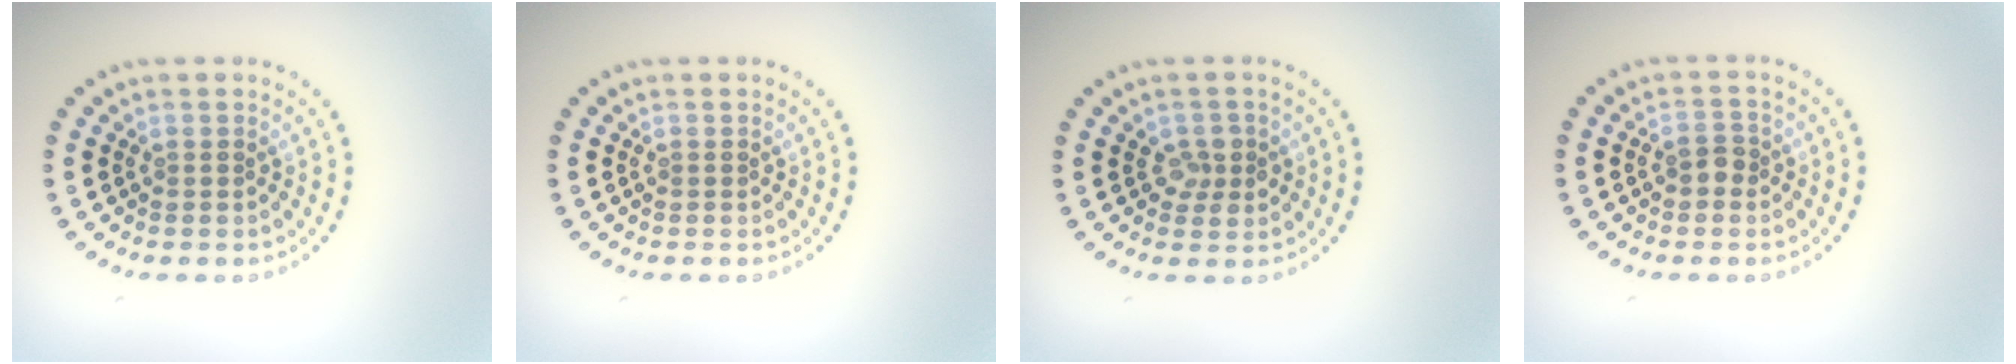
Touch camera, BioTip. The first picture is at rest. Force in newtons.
{"total": 0.0}
{"total": 1.9, "press": 1.9, "slide": 0.5}
{"total": 1.5, "press": 1.4, "slide": 0.5}